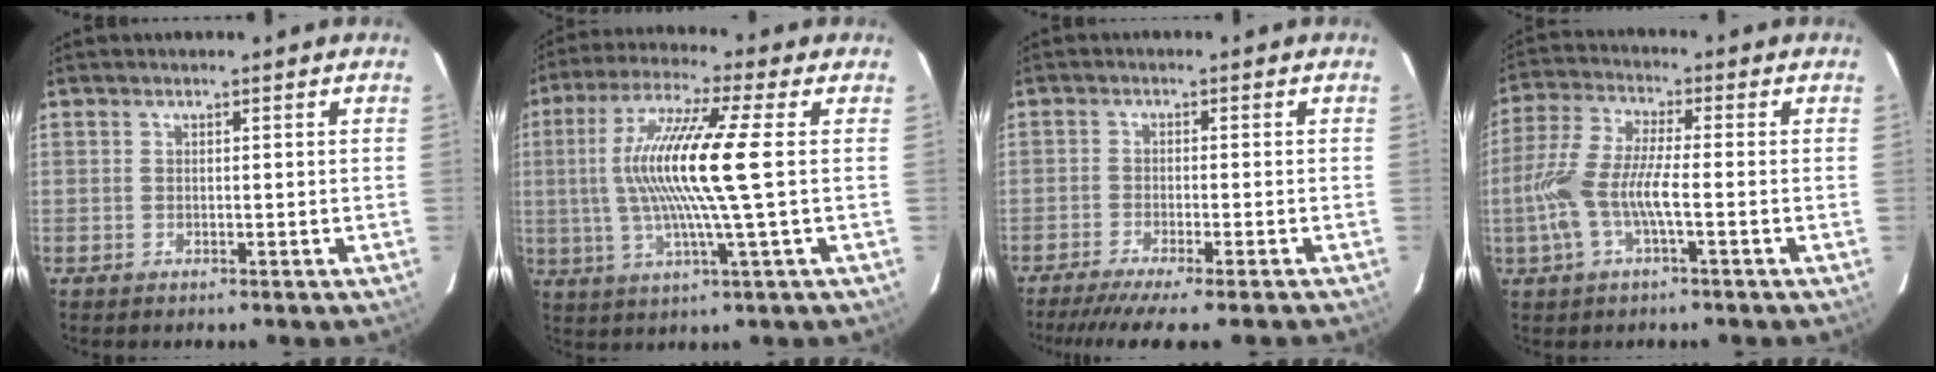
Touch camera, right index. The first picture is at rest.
{"total": 14.5, "force": [0.5, -0.6, 14.5], "torque": [-0.276, 0.001, 0.010]}
{"total": 10.4, "force": [-8.9, -0.4, 5.5], "torque": [-0.109, -0.034, -0.140]}
{"total": 10.2, "force": [-2.6, 2.2, 9.6], "torque": [-0.216, 0.001, -0.050]}